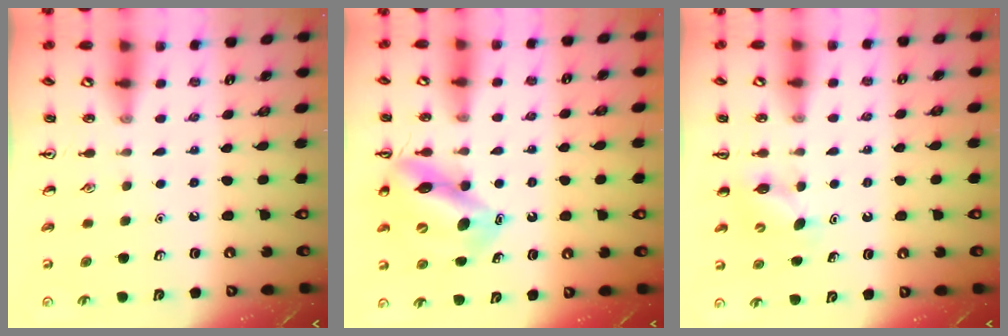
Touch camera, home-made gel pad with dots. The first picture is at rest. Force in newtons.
{"total": 12.9, "press": 12.5, "slide": 3.4}
{"total": 5.1, "press": 5.0, "slide": 1.3}